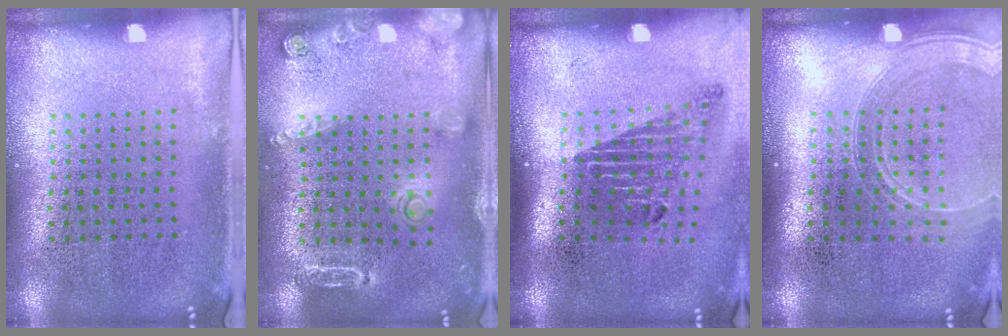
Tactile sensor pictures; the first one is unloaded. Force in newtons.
{"total": 1.8, "press": 1.8, "slide": 0.1}
{"total": 1.8, "press": 1.3, "slide": 1.3}
{"total": 1.7, "press": 1.6, "slide": 0.7}